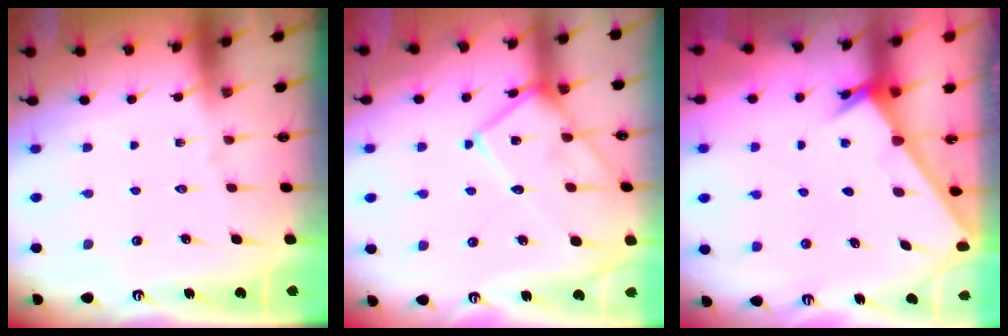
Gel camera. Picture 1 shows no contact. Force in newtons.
{"total": 14.0, "press": 13.9, "slide": 1.3}
{"total": 2.6, "press": 2.6, "slide": 0.2}